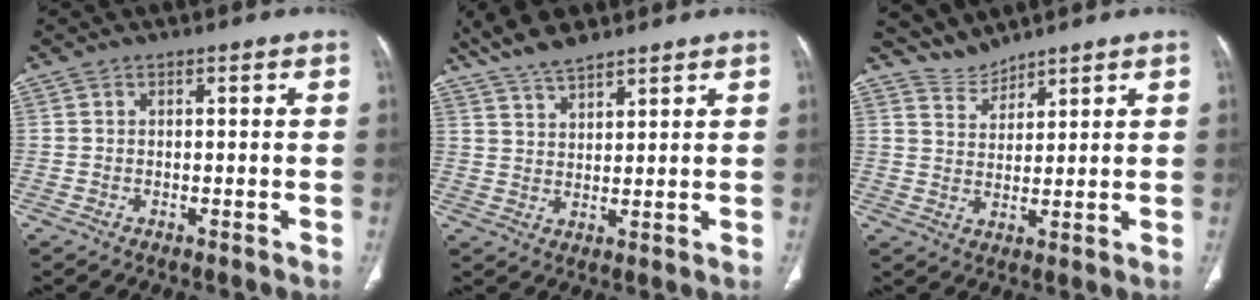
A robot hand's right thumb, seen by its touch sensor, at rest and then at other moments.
{"total": 7.8, "force": [6.5, 2.1, 3.7], "torque": [-0.065, -0.020, 0.129]}
{"total": 3.8, "force": [3.7, 0.5, -0.5], "torque": [0.017, -0.024, 0.082]}